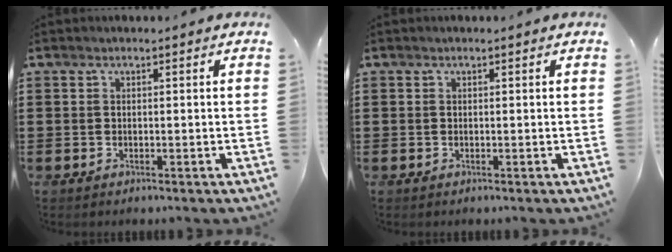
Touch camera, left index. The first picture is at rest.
{"total": 0.0}